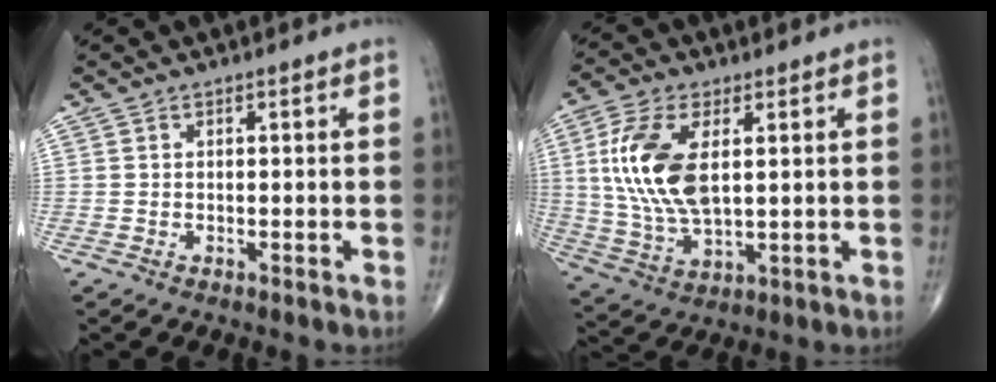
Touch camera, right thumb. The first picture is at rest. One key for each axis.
{"total": 14.1, "fx": 2.8, "fy": 6.9, "fz": 12.0, "tx": -0.255, "ty": -0.009, "tz": 0.061}